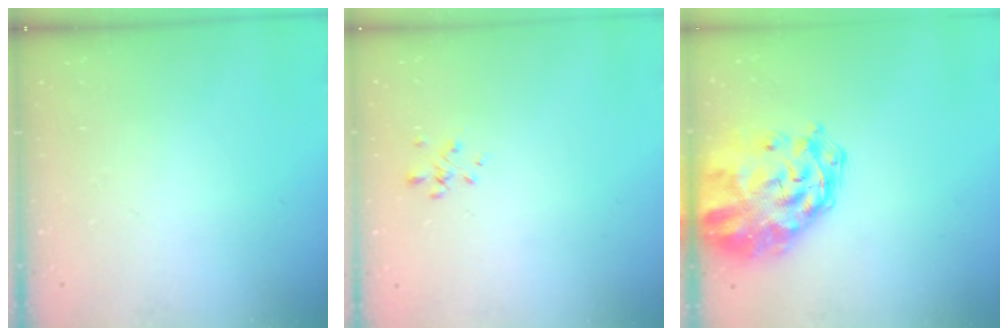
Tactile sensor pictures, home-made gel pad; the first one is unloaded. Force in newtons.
{"total": 0.0}
{"total": 8.6, "press": 8.1, "slide": 2.9}